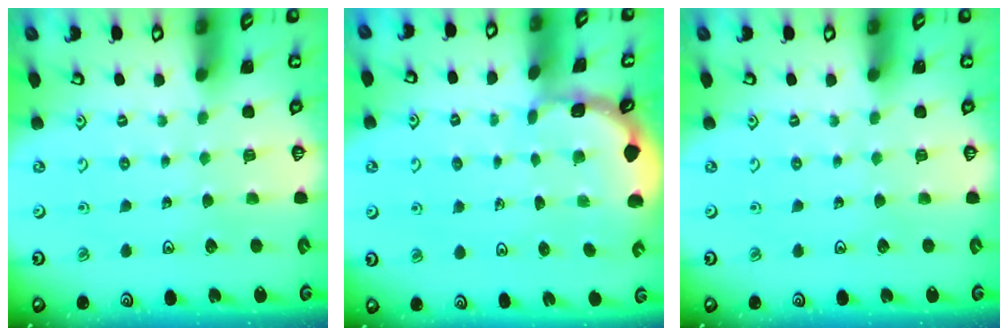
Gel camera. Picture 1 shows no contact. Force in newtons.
{"total": 1.2, "press": 1.2, "slide": 0.3}
{"total": 0.0}